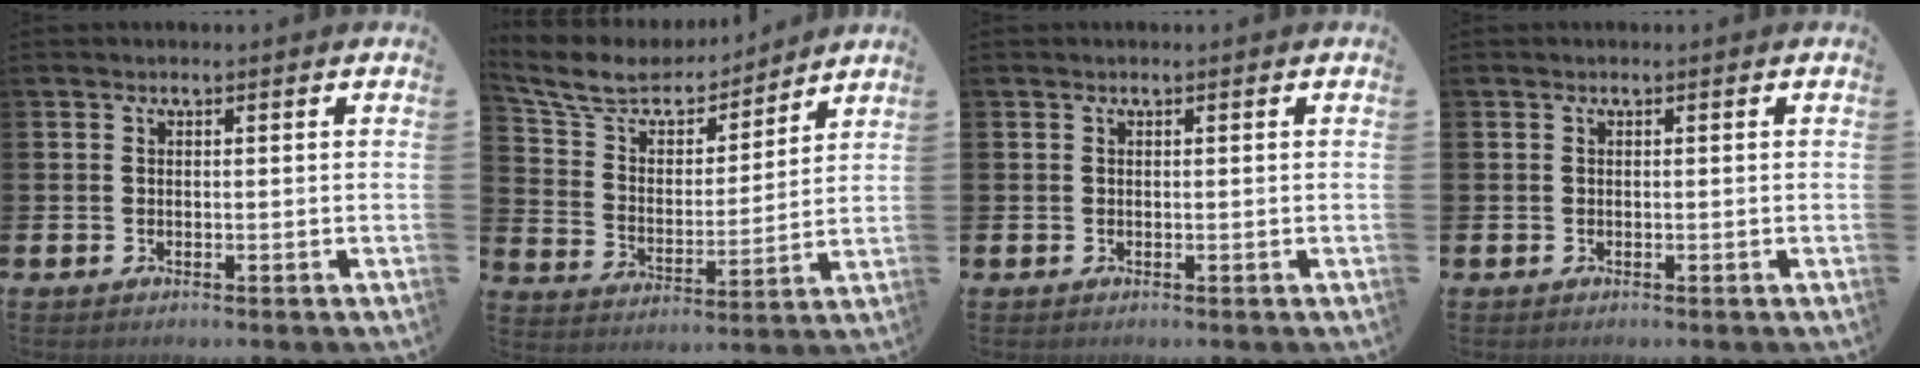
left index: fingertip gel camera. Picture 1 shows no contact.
{"total": 9.2, "force": [8.4, 3.1, 2.2], "torque": [-0.096, -0.054, 0.151]}
{"total": 0.0}
{"total": 0.0}